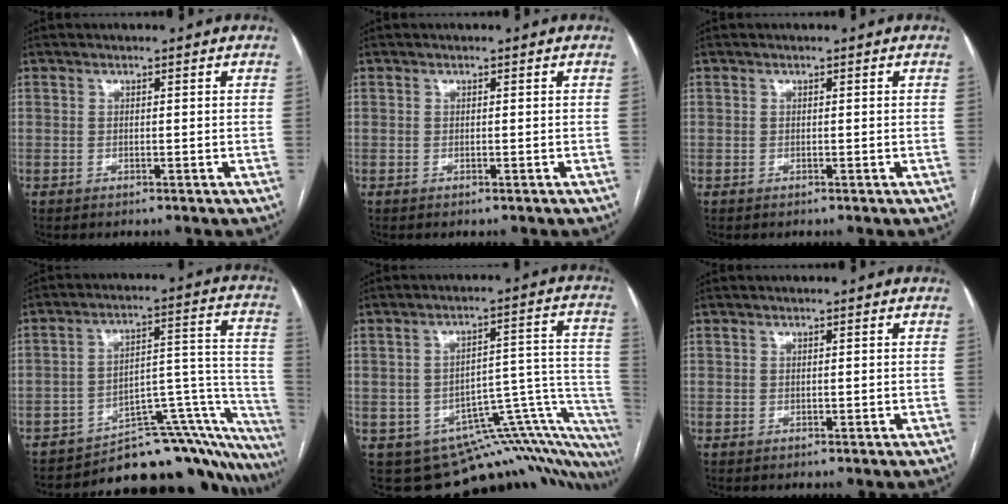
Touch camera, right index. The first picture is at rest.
{"total": 0.0}
{"total": 0.0}
{"total": 22.6, "force": [-19.6, 5.9, 9.4], "torque": [-0.026, 0.059, -0.253]}
{"total": 17.6, "force": [-12.5, 7.6, 9.8], "torque": [-0.023, 0.086, -0.134]}
{"total": 0.0}